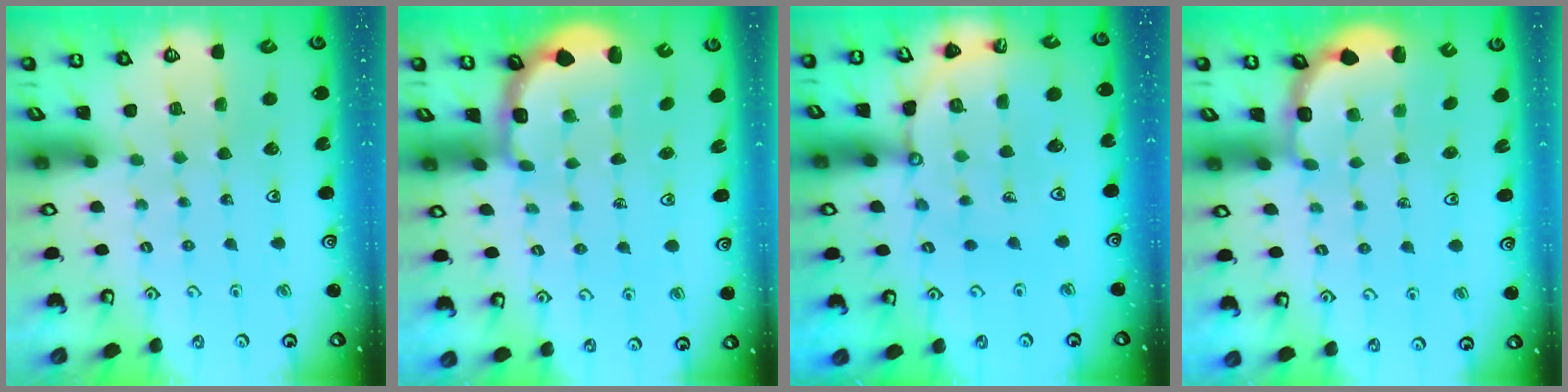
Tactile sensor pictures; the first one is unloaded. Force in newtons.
{"total": 3.0, "press": 2.1, "slide": 2.2}
{"total": 12.6, "press": 12.4, "slide": 1.8}
{"total": 3.0, "press": 2.3, "slide": 1.8}